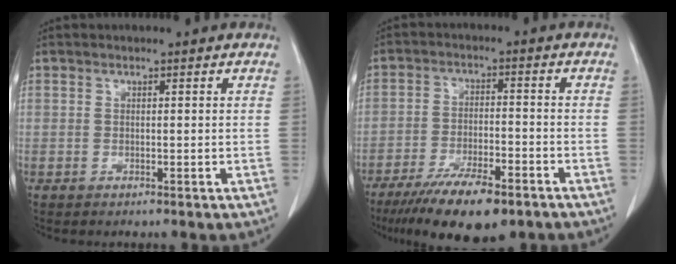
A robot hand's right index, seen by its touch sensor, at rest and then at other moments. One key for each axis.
{"total": 12.3, "fx": -8.7, "fy": 3.2, "fz": 8.1, "tx": -0.132, "ty": -0.020, "tz": -0.142}